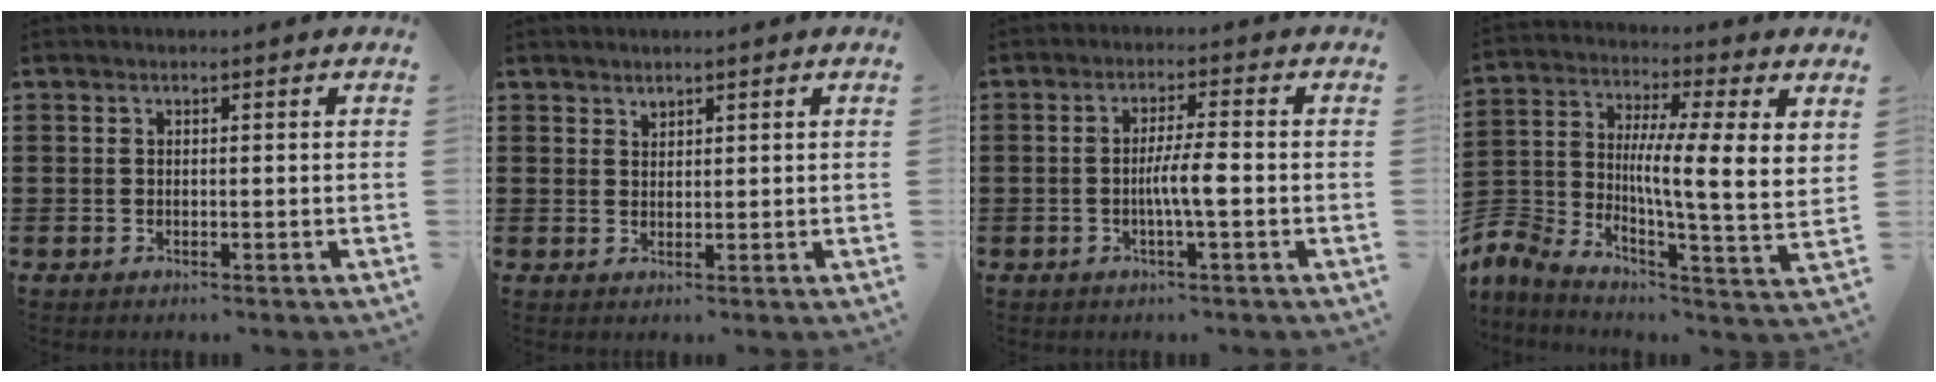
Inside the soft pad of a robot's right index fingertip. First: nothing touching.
{"total": 1.5, "force": [1.4, 0.6, -0.1], "torque": [-0.001, 0.001, 0.028]}
{"total": 4.6, "force": [-0.9, 0.2, 4.5], "torque": [-0.087, -0.006, -0.021]}
{"total": 7.1, "force": [2.2, 1.7, 6.5], "torque": [-0.132, -0.035, 0.033]}